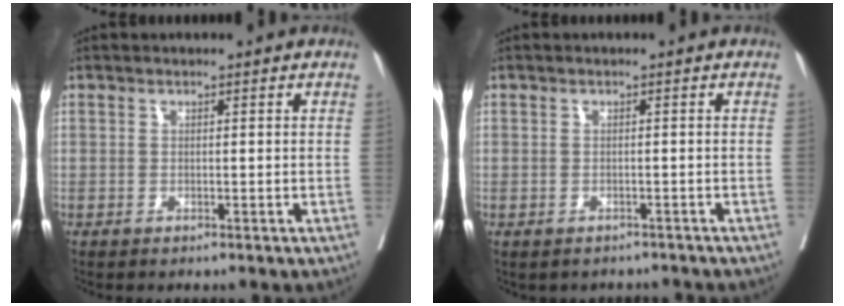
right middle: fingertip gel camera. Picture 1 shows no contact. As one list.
[{"total": 2.1, "force": [-1.8, 1.0, 0.1], "torque": [0.002, 0.004, -0.024]}]